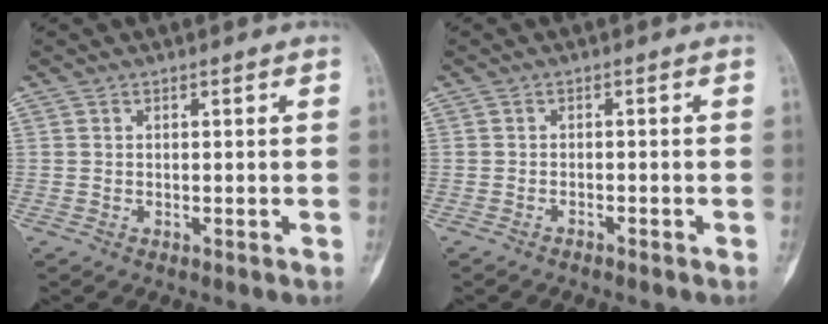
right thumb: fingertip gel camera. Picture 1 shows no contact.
{"total": 0.9, "force": [-0.8, 0.1, 0.4], "torque": [-0.012, 0.010, -0.011]}